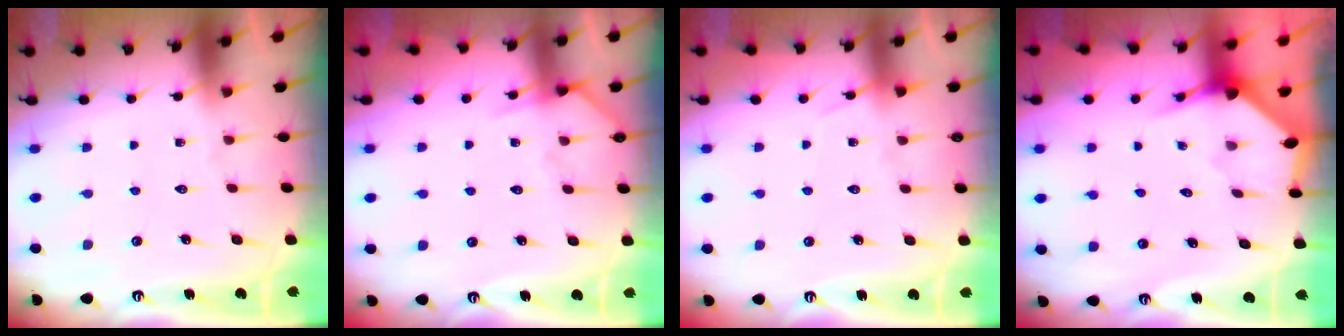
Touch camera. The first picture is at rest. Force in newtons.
{"total": 6.9, "press": 6.8, "slide": 0.8}
{"total": 6.4, "press": 6.4, "slide": 0.8}
{"total": 2.9, "press": 2.9, "slide": 0.3}